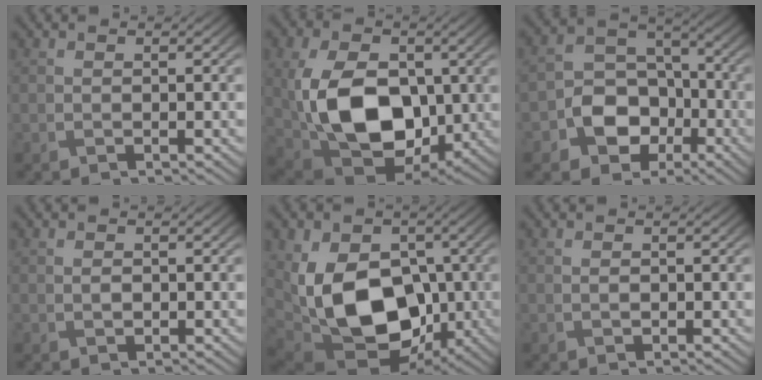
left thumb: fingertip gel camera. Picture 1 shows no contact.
{"total": 15.6, "force": [-0.2, 10.4, 11.7], "torque": [-0.243, -0.016, 0.002]}
{"total": 8.5, "force": [-3.5, 6.4, 4.4], "torque": [-0.081, -0.006, -0.072]}
{"total": 1.0, "force": [0.0, 0.7, 0.7], "torque": [-0.014, -0.001, 0.000]}
{"total": 15.7, "force": [-1.8, 10.8, 11.2], "torque": [-0.211, -0.024, -0.037]}
{"total": 0.6, "force": [0.0, 0.4, 0.5], "torque": [-0.010, -0.002, 0.001]}